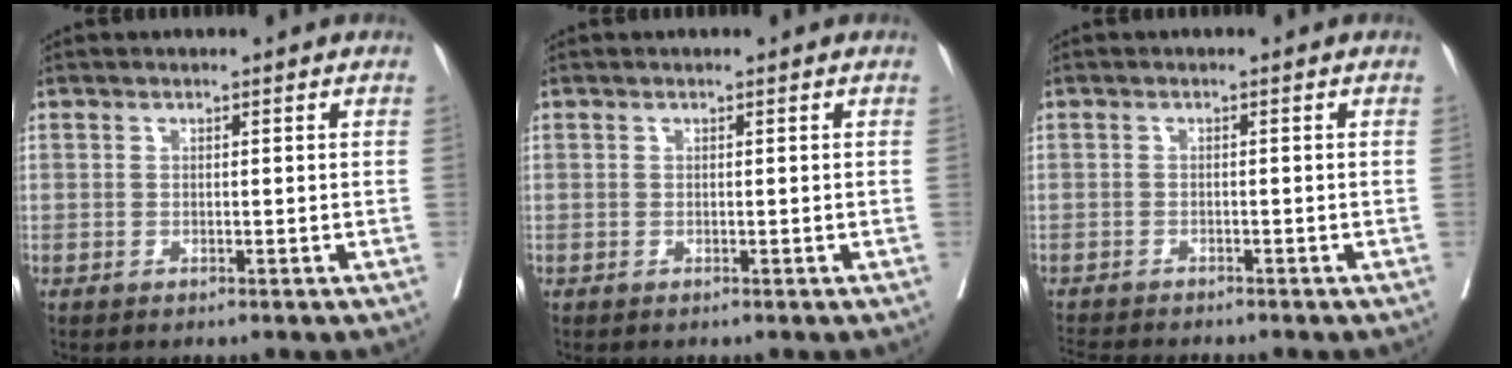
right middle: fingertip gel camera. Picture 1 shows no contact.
{"total": 0.0}
{"total": 5.3, "force": [-4.9, 0.2, 1.8], "torque": [-0.024, -0.011, -0.080]}